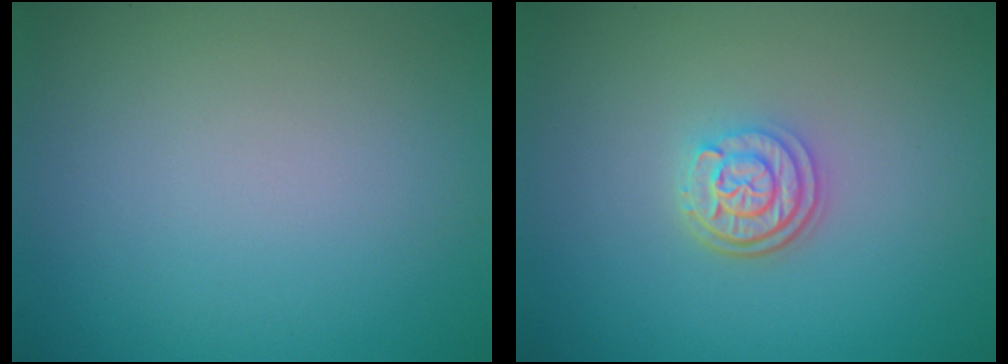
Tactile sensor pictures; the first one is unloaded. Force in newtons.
{"total": 2.9, "press": 2.4, "slide": 1.7}